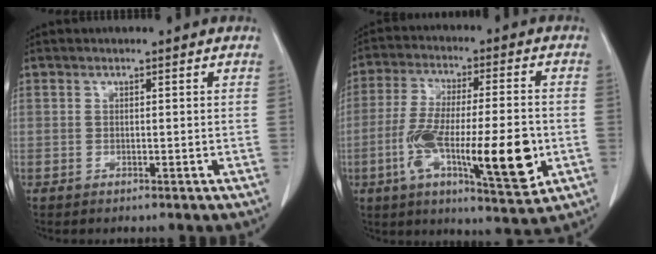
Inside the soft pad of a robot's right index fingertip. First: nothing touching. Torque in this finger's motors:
{"motor_torque": [1.28, -0.86, 0.85, 0.21]}